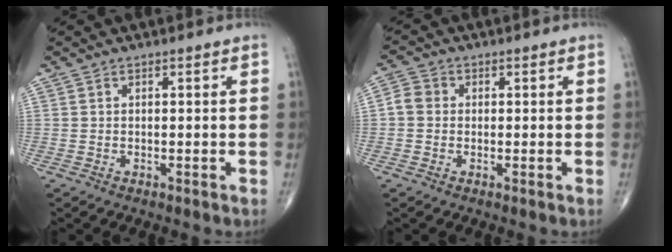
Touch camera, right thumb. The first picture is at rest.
{"total": 3.3, "force": [-0.1, 3.0, 1.4], "torque": [-0.020, 0.010, -0.008]}